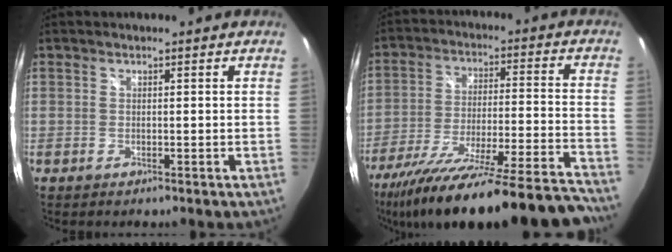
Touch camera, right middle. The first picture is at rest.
{"total": 33.4, "force": [-29.8, 1.0, 15.2], "torque": [-0.239, -0.094, -0.443]}